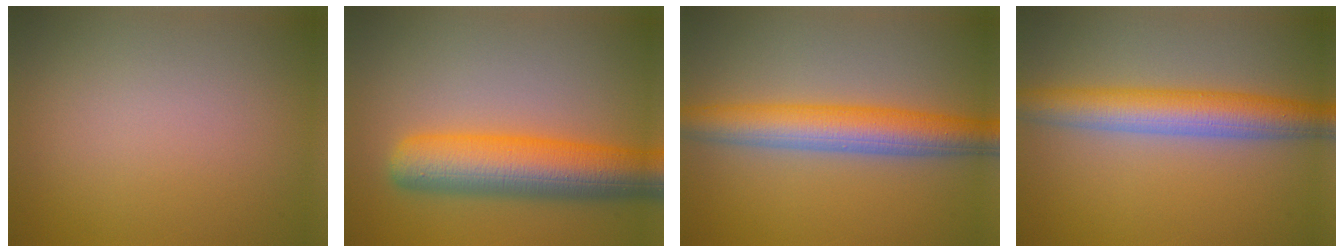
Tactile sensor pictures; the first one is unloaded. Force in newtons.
{"total": 8.7, "press": 8.7, "slide": 0.2}
{"total": 6.4, "press": 6.4, "slide": 0.0}
{"total": 5.9, "press": 5.9, "slide": 0.3}